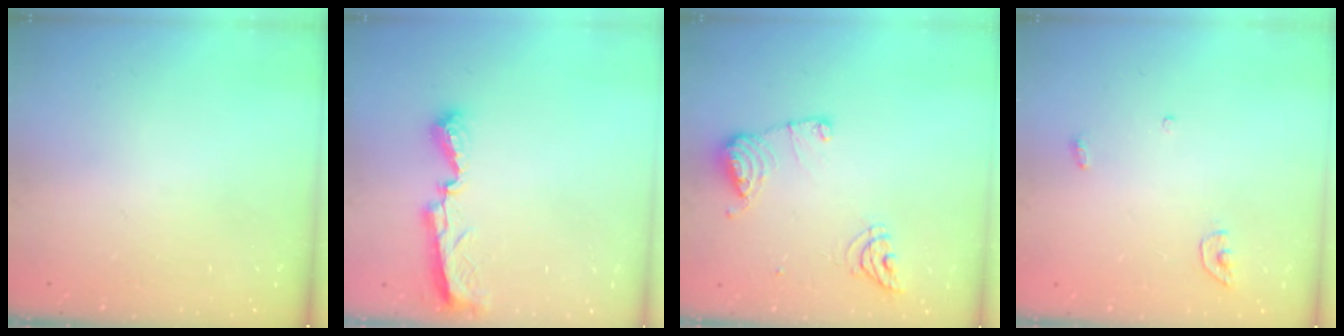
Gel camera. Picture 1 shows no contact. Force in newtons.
{"total": 8.0, "press": 8.0, "slide": 0.4}
{"total": 11.3, "press": 11.2, "slide": 0.9}
{"total": 3.5, "press": 3.5, "slide": 0.3}